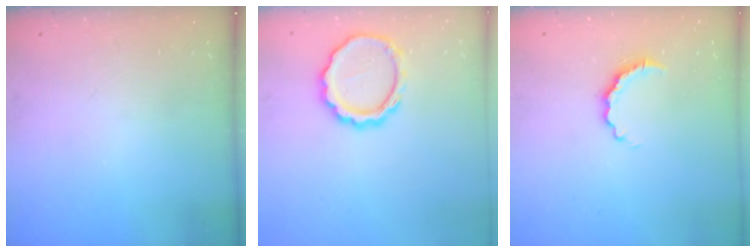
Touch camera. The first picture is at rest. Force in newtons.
{"total": 10.3, "press": 10.2, "slide": 1.7}
{"total": 5.2, "press": 5.1, "slide": 0.8}